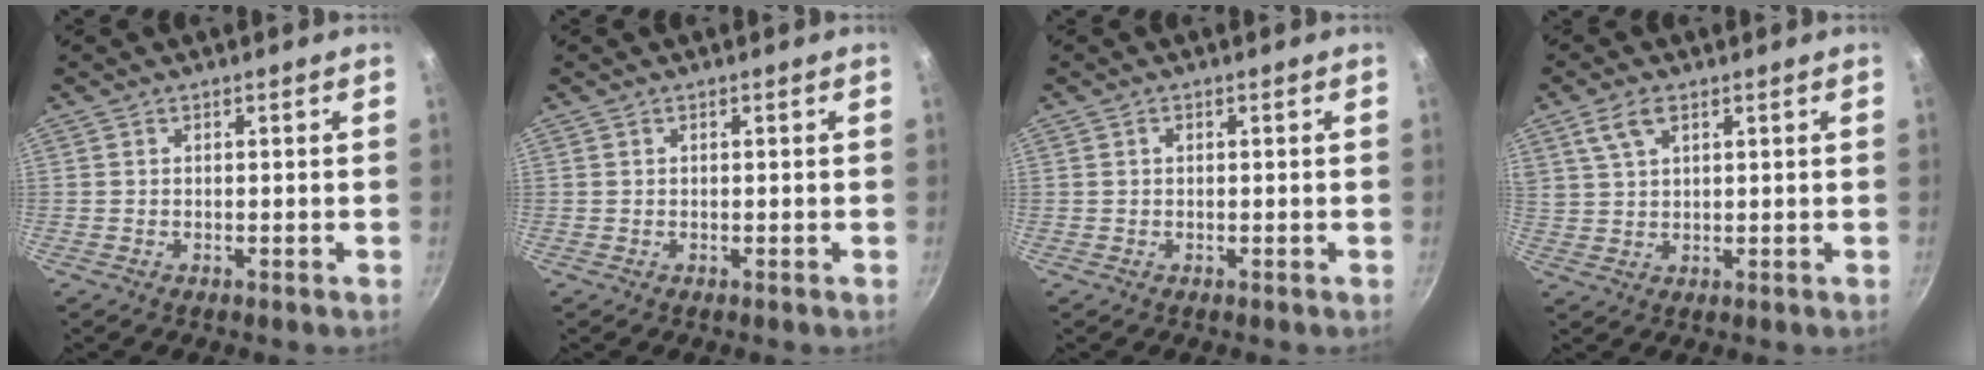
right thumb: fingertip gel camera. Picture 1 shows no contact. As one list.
[{"total": 0.0}, {"total": 0.7, "force": [0.2, 0.5, 0.5], "torque": [-0.007, 0.004, 0.002]}, {"total": 5.1, "force": [2.6, 2.7, 3.4], "torque": [-0.057, 0.000, 0.053]}]